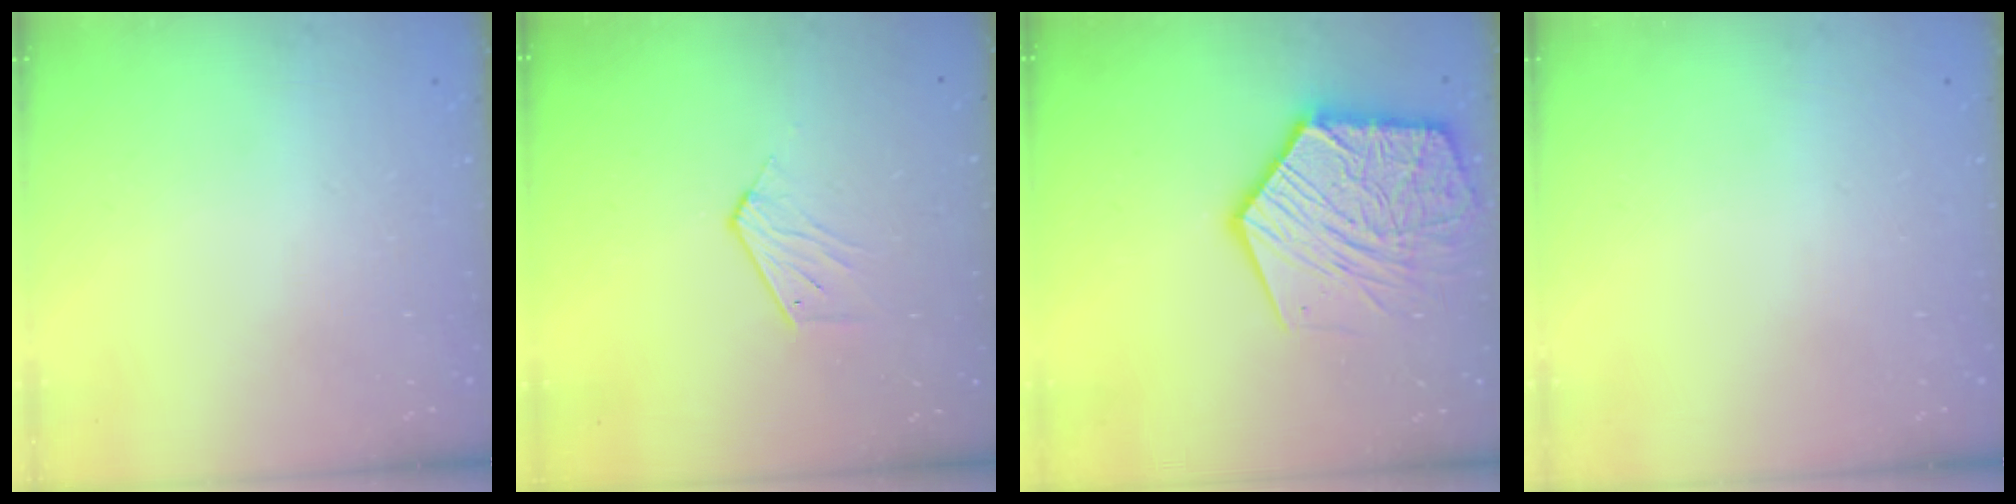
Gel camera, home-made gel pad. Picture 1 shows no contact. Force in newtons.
{"total": 3.9, "press": 3.9, "slide": 0.2}
{"total": 19.5, "press": 19.3, "slide": 2.1}
{"total": 0.0}